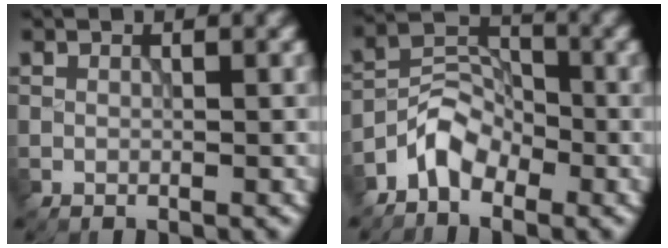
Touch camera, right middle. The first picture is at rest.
{"total": 3.5, "force": [-2.5, 2.0, 1.4], "torque": [-0.019, 0.011, -0.058]}